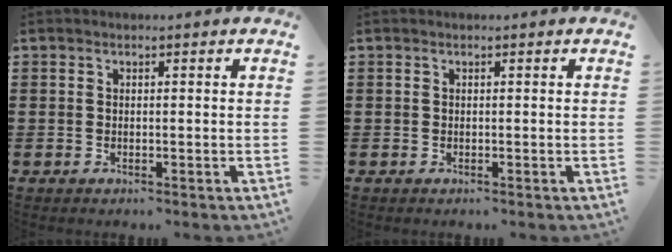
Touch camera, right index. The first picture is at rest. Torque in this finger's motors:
{"motor_torque": [-0.10, 0.18, -0.02, -0.01]}